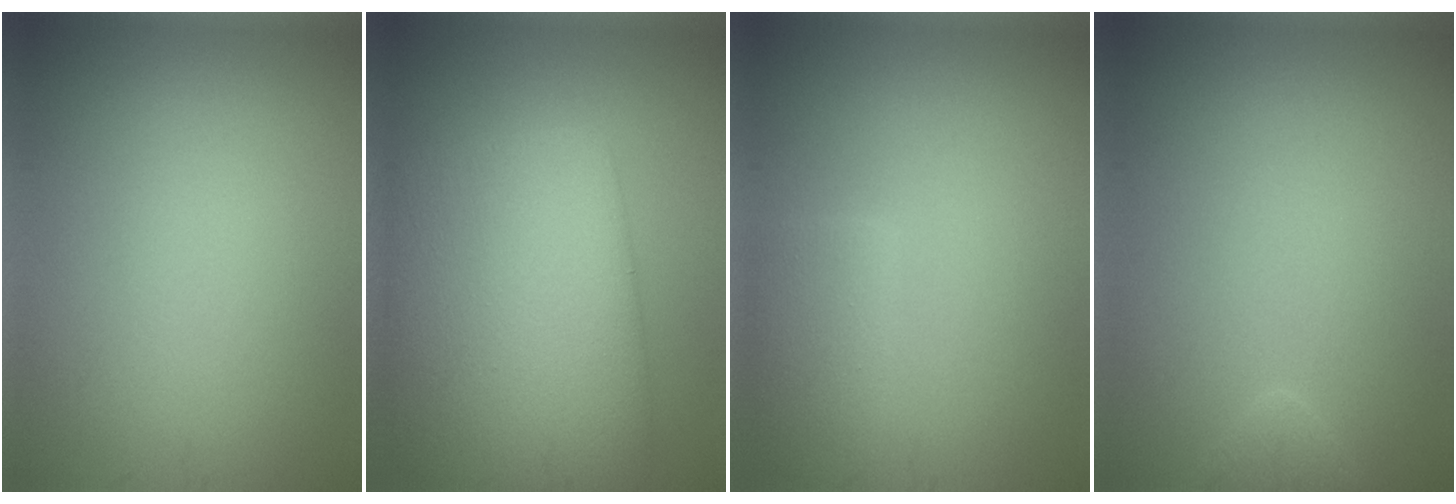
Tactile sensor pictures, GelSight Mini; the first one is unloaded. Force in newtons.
{"total": 11.2, "press": 11.2, "slide": 0.4}
{"total": 2.9, "press": 2.9, "slide": 0.1}
{"total": 1.5, "press": 1.5, "slide": 0.1}